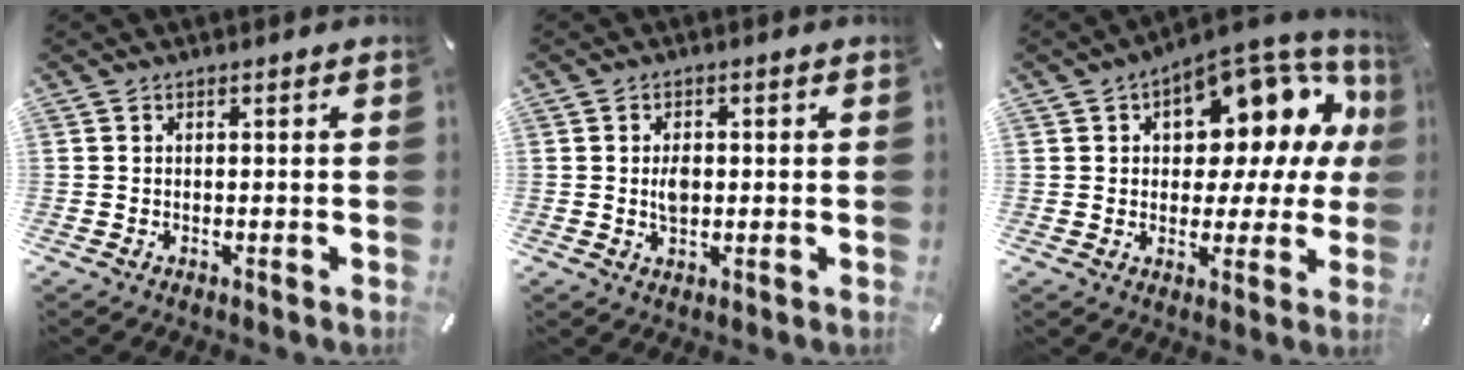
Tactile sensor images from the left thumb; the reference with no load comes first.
{"total": 3.4, "force": [0.1, 2.4, 2.5], "torque": [-0.043, -0.004, -0.005]}
{"total": 15.5, "force": [7.4, 9.1, 10.2], "torque": [-0.127, -0.065, 0.121]}